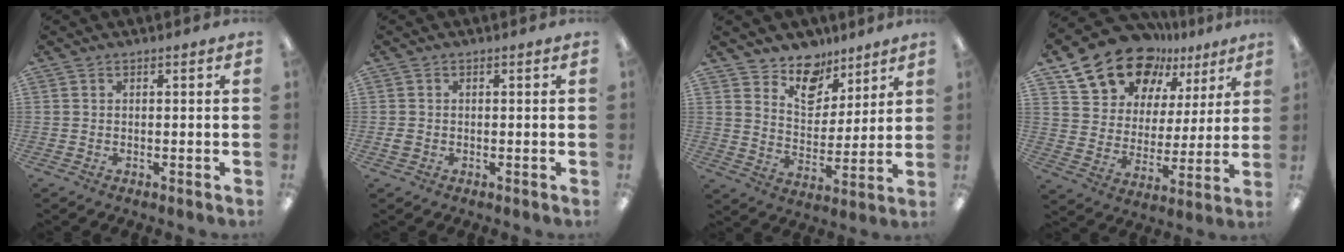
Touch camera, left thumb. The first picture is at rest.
{"total": 1.4, "force": [-0.2, 1.2, 0.7], "torque": [-0.011, 0.004, -0.004]}
{"total": 11.6, "force": [9.2, 6.5, 2.8], "torque": [-0.050, -0.062, 0.175]}
{"total": 18.2, "force": [12.5, 11.2, 7.0], "torque": [-0.131, -0.071, 0.233]}